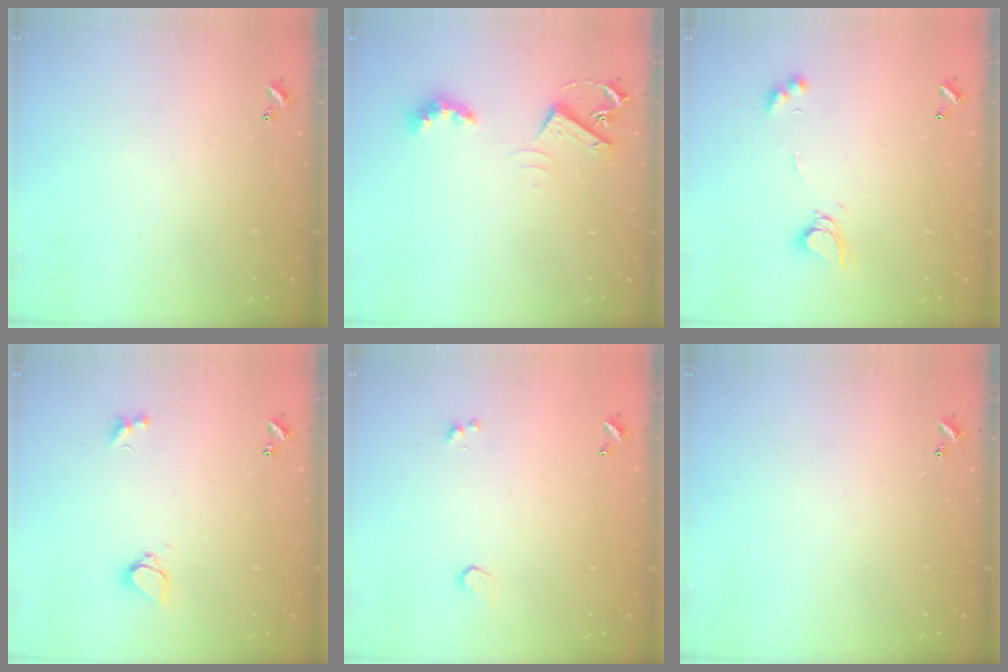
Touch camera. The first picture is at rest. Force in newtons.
{"total": 4.2, "press": 4.2, "slide": 0.7}
{"total": 7.0, "press": 7.0, "slide": 0.2}
{"total": 3.0, "press": 2.9, "slide": 0.8}
{"total": 0.6, "press": 0.3, "slide": 0.5}
{"total": 0.0}